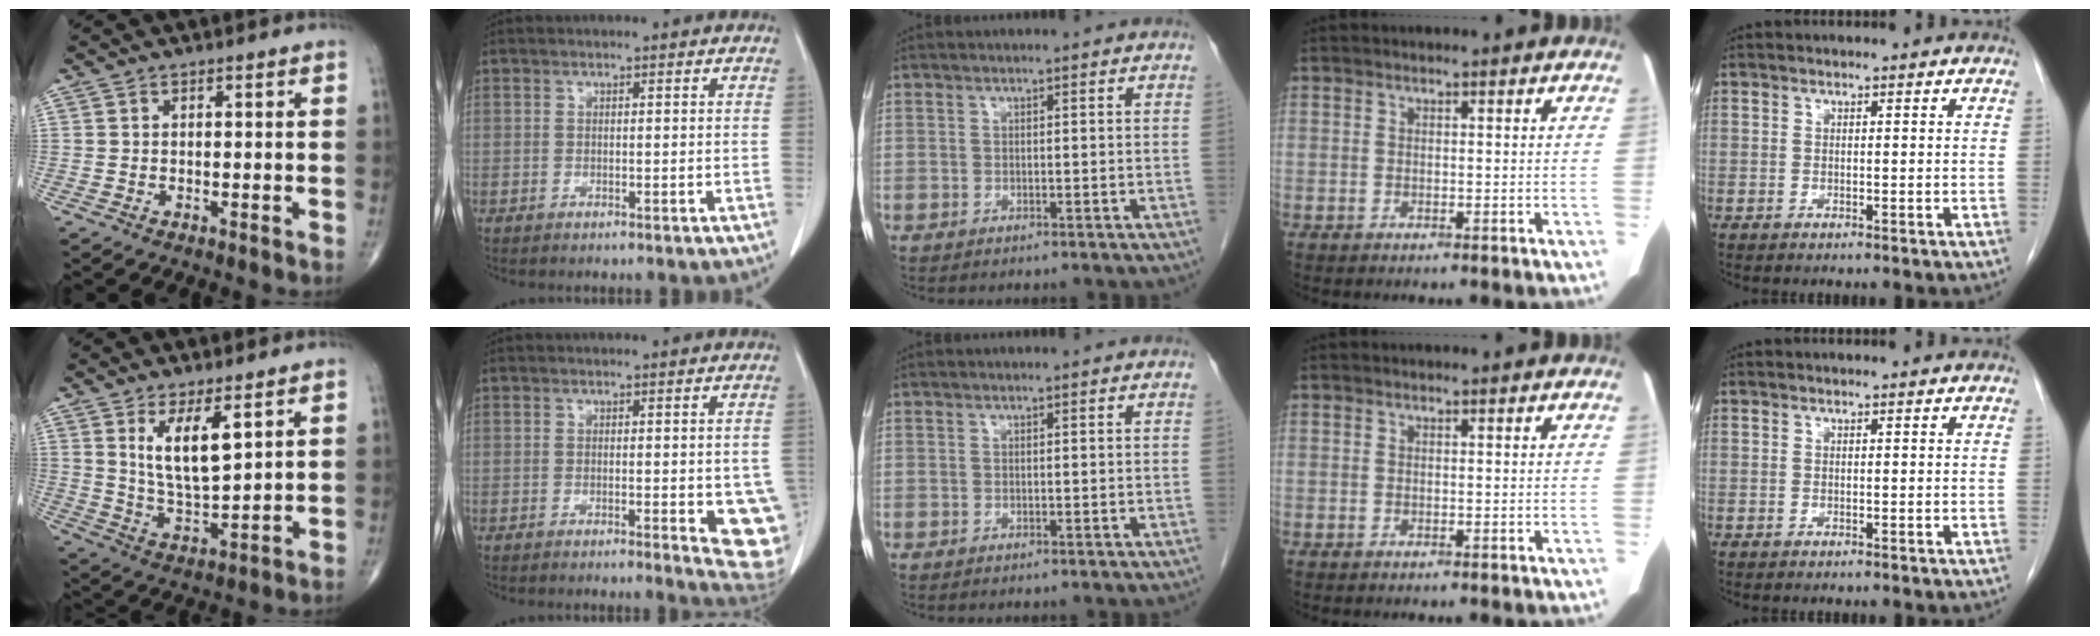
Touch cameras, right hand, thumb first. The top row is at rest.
{"thumb": {"total": 9.4, "force": [4.2, 3.1, 7.8], "torque": [-0.131, -0.038, 0.090]}, "index": {"total": 8.6, "force": [-1.6, 2.0, 8.2], "torque": [-0.085, -0.014, -0.018]}}